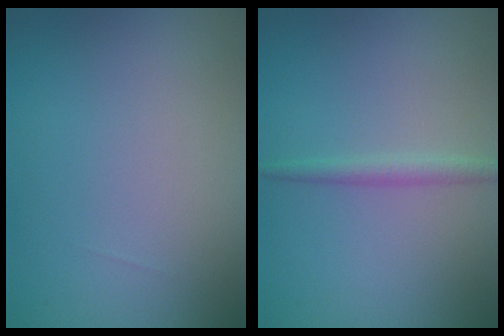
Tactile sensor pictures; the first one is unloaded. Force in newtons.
{"total": 1.5, "press": 1.5, "slide": 0.1}